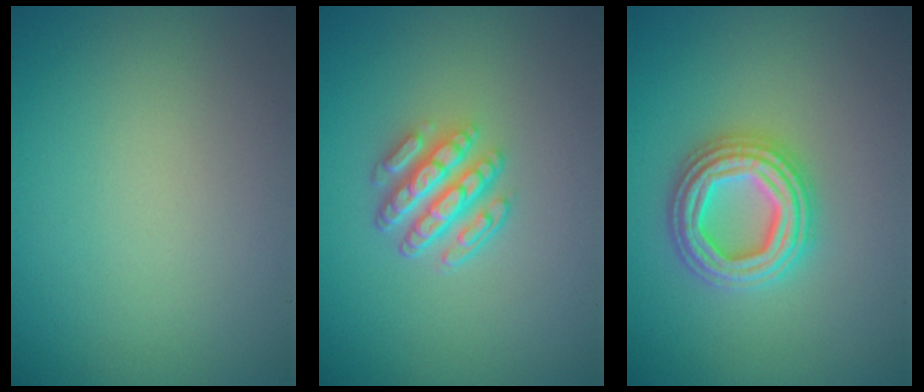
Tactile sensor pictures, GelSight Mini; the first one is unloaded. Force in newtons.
{"total": 4.6, "press": 3.3, "slide": 3.2}
{"total": 4.5, "press": 4.4, "slide": 0.8}